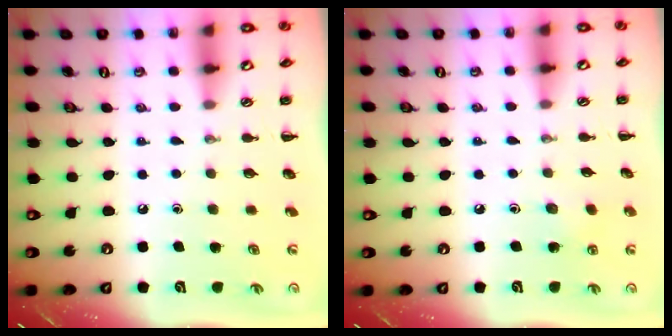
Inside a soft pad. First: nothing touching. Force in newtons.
{"total": 6.1, "press": 5.9, "slide": 1.8}